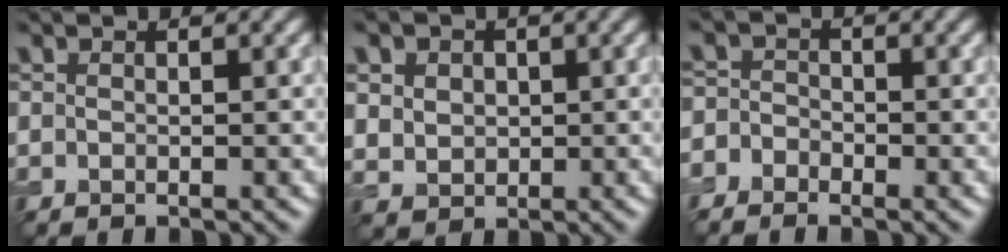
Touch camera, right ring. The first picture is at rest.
{"total": 5.2, "force": [1.9, 4.2, 2.4], "torque": [-0.067, 0.018, 0.029]}
{"total": 2.4, "force": [-1.5, 1.8, 0.4], "torque": [0.010, 0.009, -0.038]}